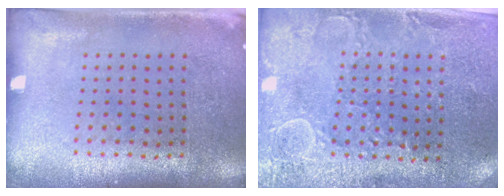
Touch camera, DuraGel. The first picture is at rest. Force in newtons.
{"total": 2.8, "press": 2.7, "slide": 0.7}